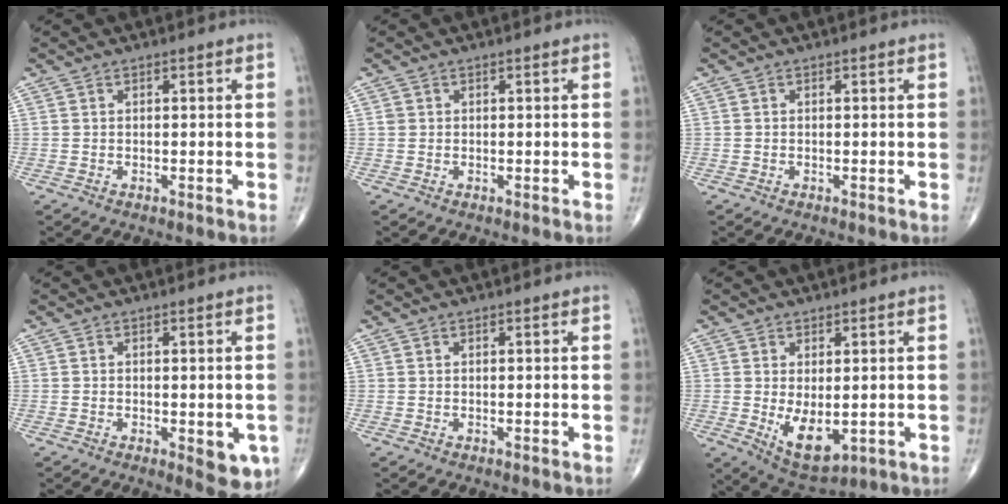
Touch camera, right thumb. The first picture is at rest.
{"total": 0.6, "force": [0.1, 0.6, 0.2], "torque": [0.001, 0.002, 0.003]}
{"total": 0.0}
{"total": 6.1, "force": [-1.7, 2.5, 5.3], "torque": [-0.047, -0.009, -0.018]}
{"total": 0.0}
{"total": 7.9, "force": [-0.9, 4.0, 6.7], "torque": [-0.096, -0.019, 0.002]}